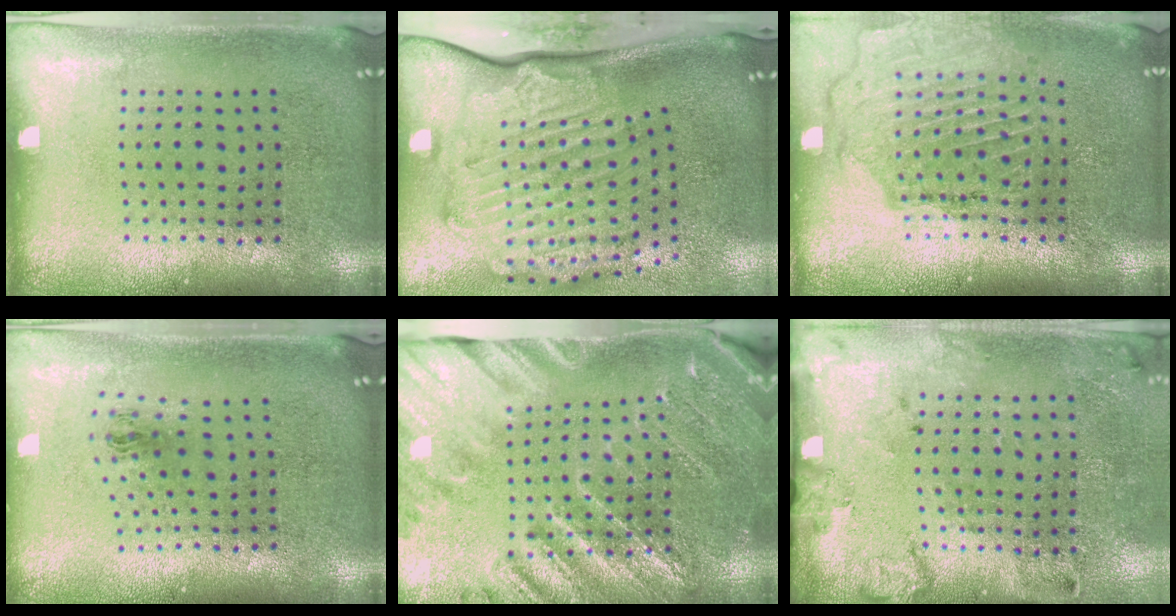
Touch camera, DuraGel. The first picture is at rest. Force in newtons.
{"total": 3.6, "press": 2.4, "slide": 2.6}
{"total": 1.6, "press": 1.6, "slide": 0.2}
{"total": 1.1, "press": 0.4, "slide": 1.0}
{"total": 3.1, "press": 3.0, "slide": 0.7}
{"total": 2.1, "press": 1.4, "slide": 1.6}